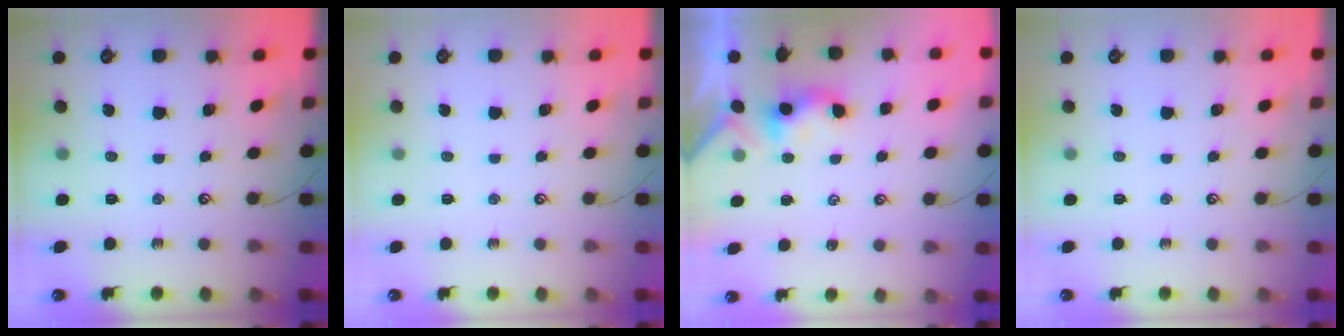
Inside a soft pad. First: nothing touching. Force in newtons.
{"total": 0.0}
{"total": 1.1, "press": 1.1, "slide": 0.2}
{"total": 0.0}